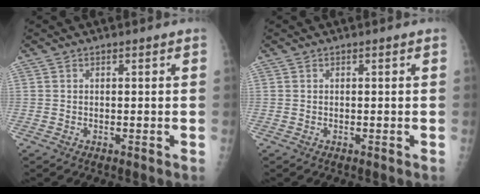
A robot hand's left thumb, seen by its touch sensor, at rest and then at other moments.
{"total": 0.0}